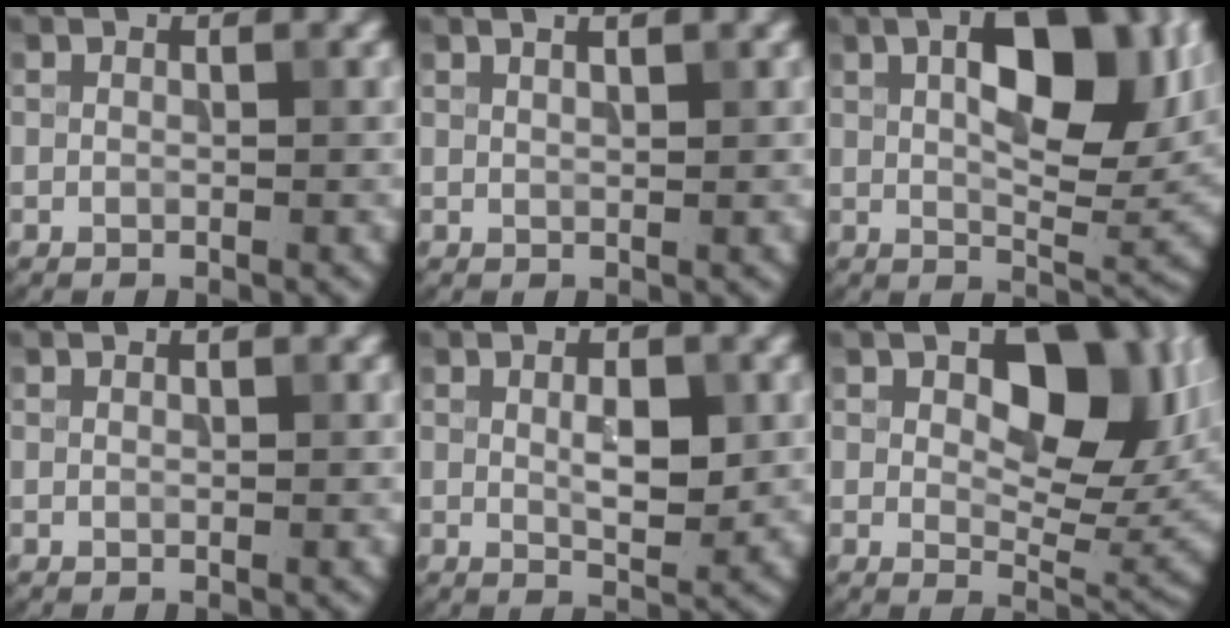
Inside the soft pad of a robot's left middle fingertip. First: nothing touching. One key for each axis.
{"total": 2.1, "fx": 1.3, "fy": 0.8, "fz": 1.5, "tx": -0.003, "ty": 0.004, "tz": -0.002}
{"total": 10.2, "fx": 3.0, "fy": 4.3, "fz": 8.8, "tx": -0.128, "ty": 0.006, "tz": 0.046}
{"total": 0.0}
{"total": 3.2, "fx": 0.5, "fy": 1.2, "fz": 2.9, "tx": -0.049, "ty": -0.003, "tz": 0.010}
{"total": 10.7, "fx": 2.9, "fy": 5.8, "fz": 8.6, "tx": -0.121, "ty": -0.003, "tz": 0.049}